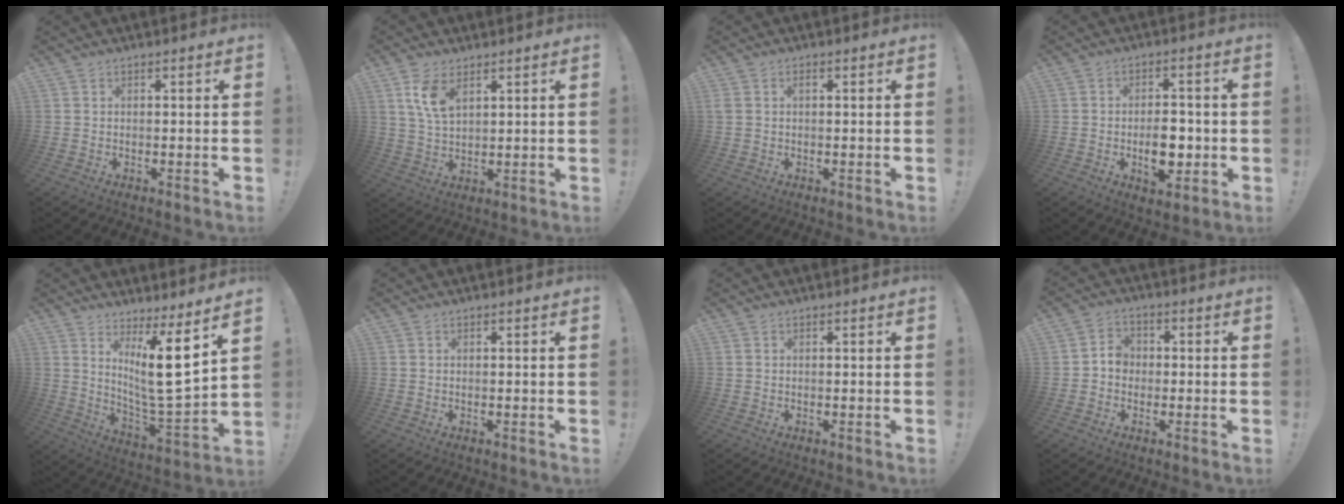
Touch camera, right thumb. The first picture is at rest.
{"total": 7.6, "force": [4.0, 4.0, 5.0], "torque": [-0.090, -0.017, 0.072]}
{"total": 1.5, "force": [0.2, 0.7, 1.3], "torque": [-0.027, 0.004, 0.003]}
{"total": 9.2, "force": [-2.2, 5.5, 7.1], "torque": [-0.109, 0.012, -0.033]}
{"total": 14.3, "force": [6.5, 1.8, 12.6], "torque": [-0.199, -0.063, 0.096]}
{"total": 0.0}
{"total": 0.0}
{"total": 4.8, "force": [-1.2, 4.1, 2.4], "torque": [-0.038, 0.015, -0.019]}